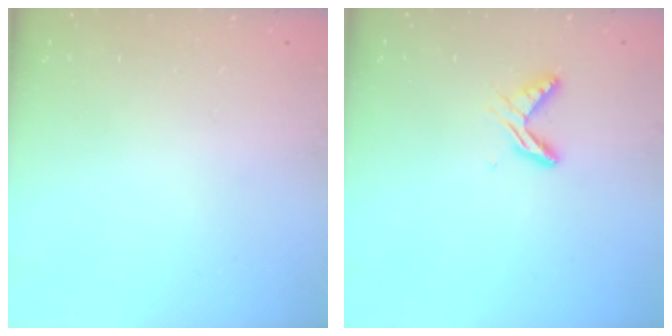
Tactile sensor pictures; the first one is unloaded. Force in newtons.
{"total": 6.6, "press": 6.6, "slide": 0.5}